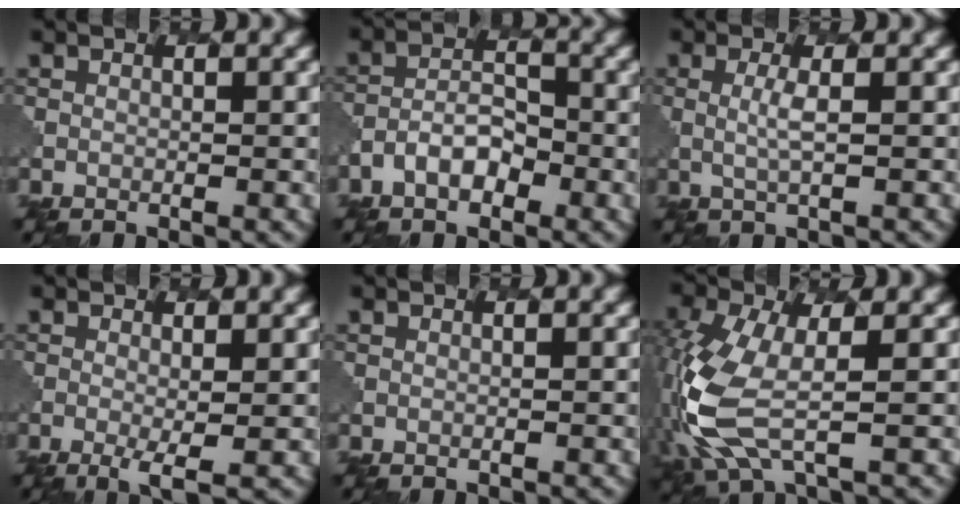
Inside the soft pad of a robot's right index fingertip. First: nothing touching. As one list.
[{"total": 3.4, "force": [-1.9, 2.0, 2.0], "torque": [-0.036, 0.004, -0.034]}, {"total": 1.4, "force": [0.4, 0.2, 1.3], "torque": [-0.031, -0.004, 0.009]}, {"total": 2.1, "force": [-0.4, 0.5, 2.0], "torque": [-0.042, -0.010, -0.005]}, {"total": 0.0}, {"total": 8.0, "force": [-1.5, 3.6, 7.0], "torque": [-0.194, -0.016, -0.031]}]